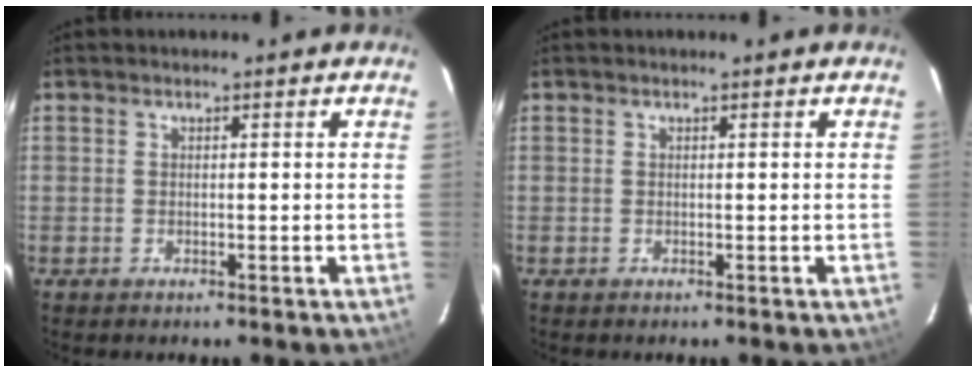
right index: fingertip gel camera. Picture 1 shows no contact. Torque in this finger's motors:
{"motor_torque": [0.05, 0.05, 0.00, 0.00]}